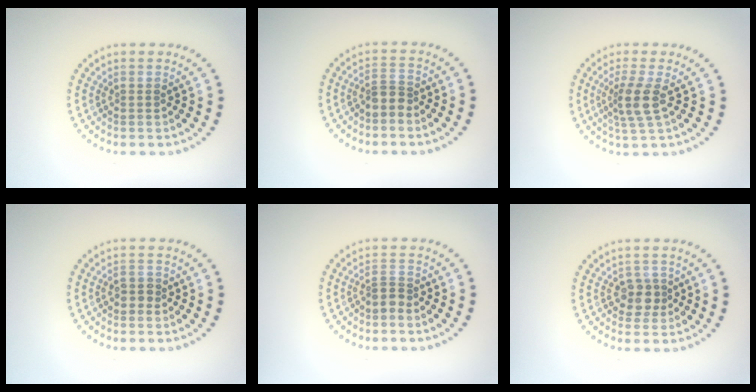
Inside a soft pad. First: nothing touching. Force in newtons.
{"total": 1.9, "press": 1.5, "slide": 1.2}
{"total": 2.9, "press": 2.3, "slide": 1.8}
{"total": 1.4, "press": 1.3, "slide": 0.4}
{"total": 1.4, "press": 0.9, "slide": 1.2}
{"total": 2.1, "press": 1.7, "slide": 1.1}